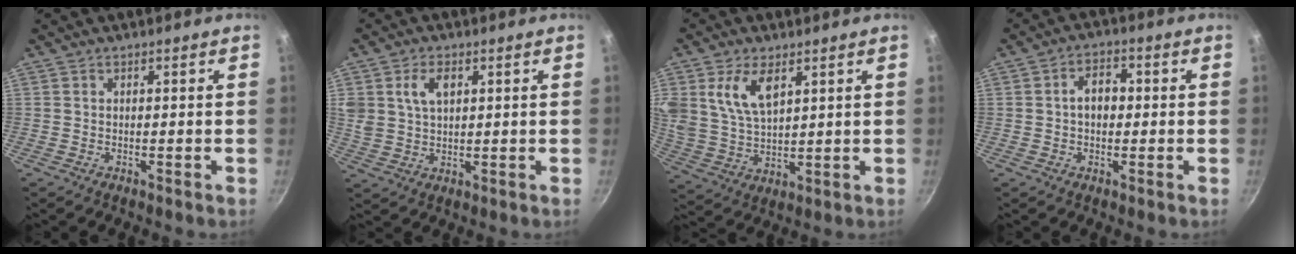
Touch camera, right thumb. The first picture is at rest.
{"total": 6.4, "force": [2.4, 4.0, 4.5], "torque": [-0.080, -0.004, 0.050]}
{"total": 10.2, "force": [4.6, 5.5, 7.3], "torque": [-0.138, -0.013, 0.099]}
{"total": 5.1, "force": [0.2, 3.4, 3.8], "torque": [-0.050, 0.016, -0.002]}